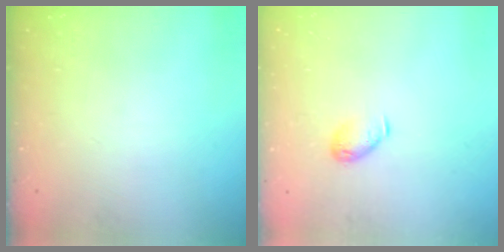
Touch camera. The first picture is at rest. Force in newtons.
{"total": 5.8, "press": 5.7, "slide": 0.6}